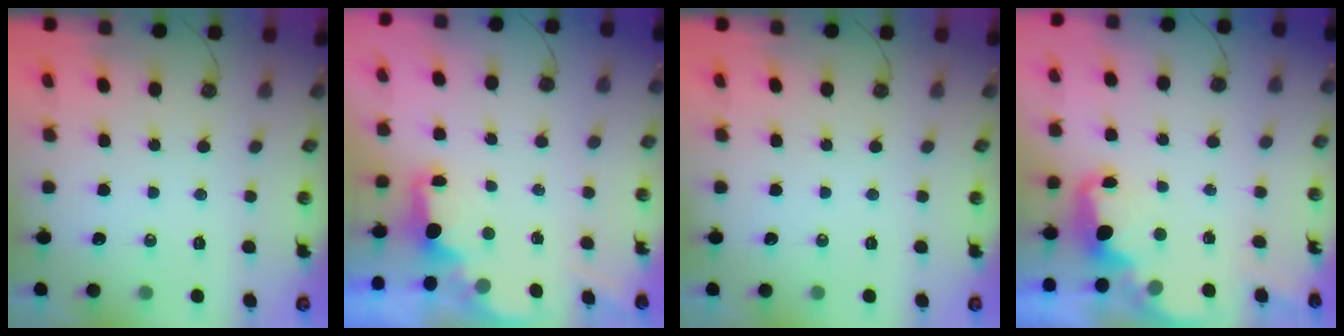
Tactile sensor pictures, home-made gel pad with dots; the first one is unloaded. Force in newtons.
{"total": 1.8, "press": 1.6, "slide": 0.7}
{"total": 0.0}
{"total": 2.6, "press": 2.5, "slide": 0.7}